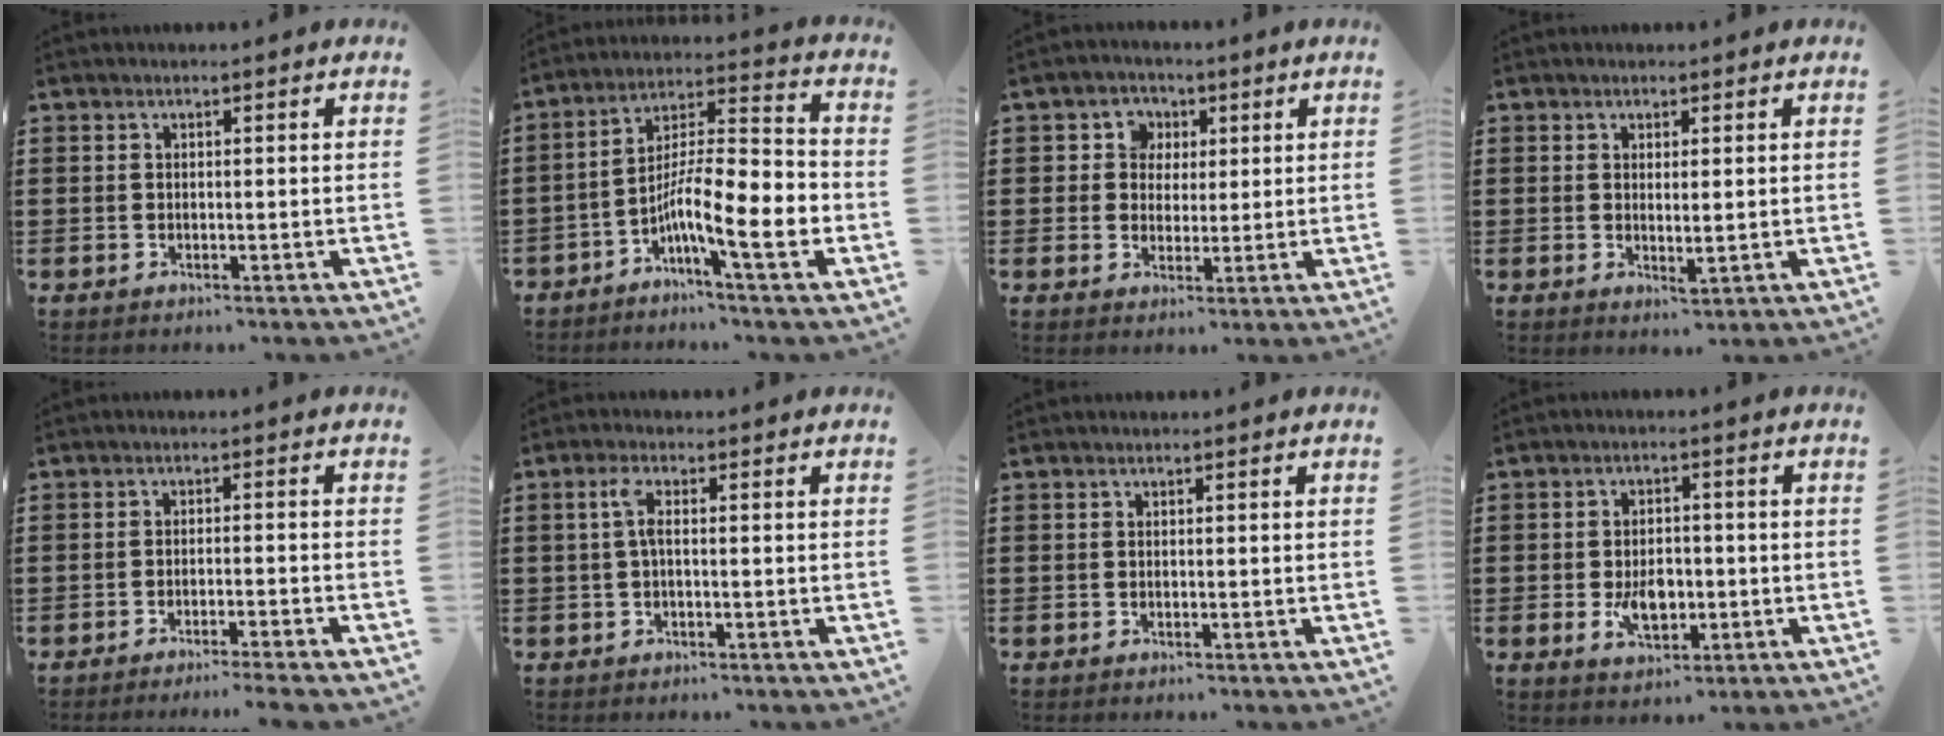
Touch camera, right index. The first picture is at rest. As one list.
[{"total": 10.5, "force": [-4.8, 1.6, 9.2], "torque": [-0.176, -0.013, -0.091]}, {"total": 3.9, "force": [1.0, 3.8, 0.6], "torque": [-0.034, 0.013, 0.015]}, {"total": 1.7, "force": [0.4, 0.3, 1.6], "torque": [-0.030, -0.004, 0.008]}, {"total": 2.4, "force": [-2.2, -0.6, 0.9], "torque": [-0.016, -0.002, -0.044]}, {"total": 2.9, "force": [0.0, 0.9, 2.8], "torque": [-0.062, 0.001, -0.003]}, {"total": 0.0}, {"total": 5.2, "force": [-1.1, 3.1, 3.9], "torque": [-0.056, 0.000, -0.020]}]